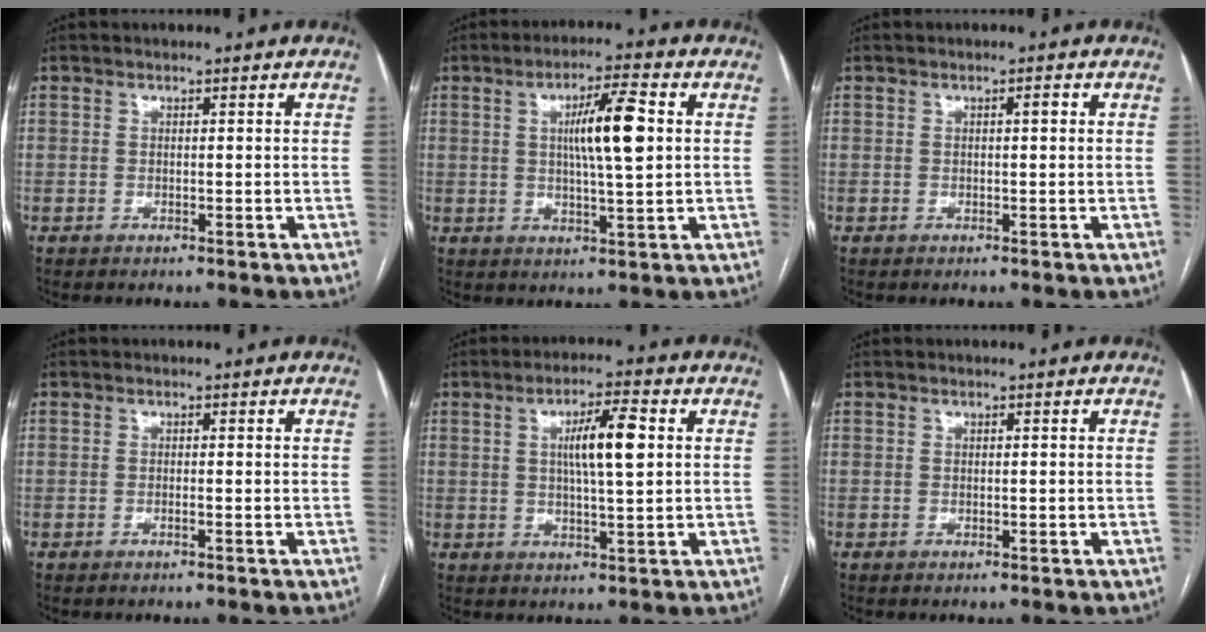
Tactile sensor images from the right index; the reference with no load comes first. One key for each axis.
{"total": 8.7, "fx": 1.5, "fy": 0.7, "fz": 8.5, "tx": -0.146, "ty": 0.005, "tz": 0.024}
{"total": 0.9, "fx": 0.2, "fy": 0.2, "fz": 0.9, "tx": -0.012, "ty": 0.003, "tz": 0.001}
{"total": 0.5, "fx": -0.2, "fy": 0.0, "fz": 0.4, "tx": -0.010, "ty": -0.001, "tz": -0.004}
{"total": 7.4, "fx": 1.5, "fy": 0.8, "fz": 7.2, "tx": -0.125, "ty": 0.007, "tz": 0.025}
{"total": 0.0}